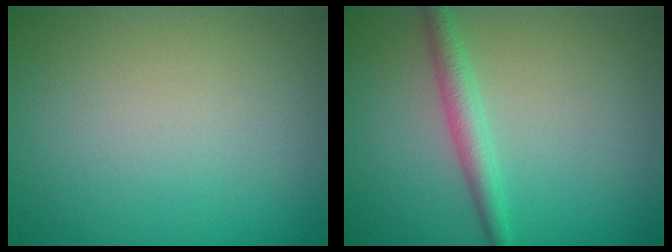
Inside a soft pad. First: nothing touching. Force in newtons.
{"total": 2.3, "press": 2.3, "slide": 0.0}